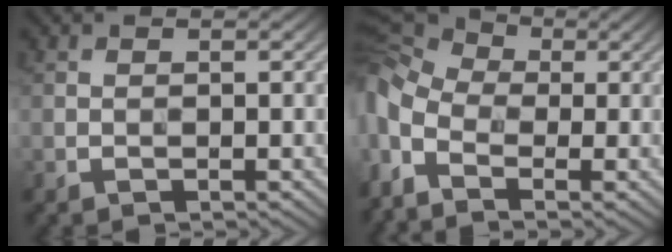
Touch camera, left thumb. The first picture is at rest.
{"total": 11.1, "force": [-2.9, 6.7, 8.4], "torque": [-0.233, -0.019, -0.052]}